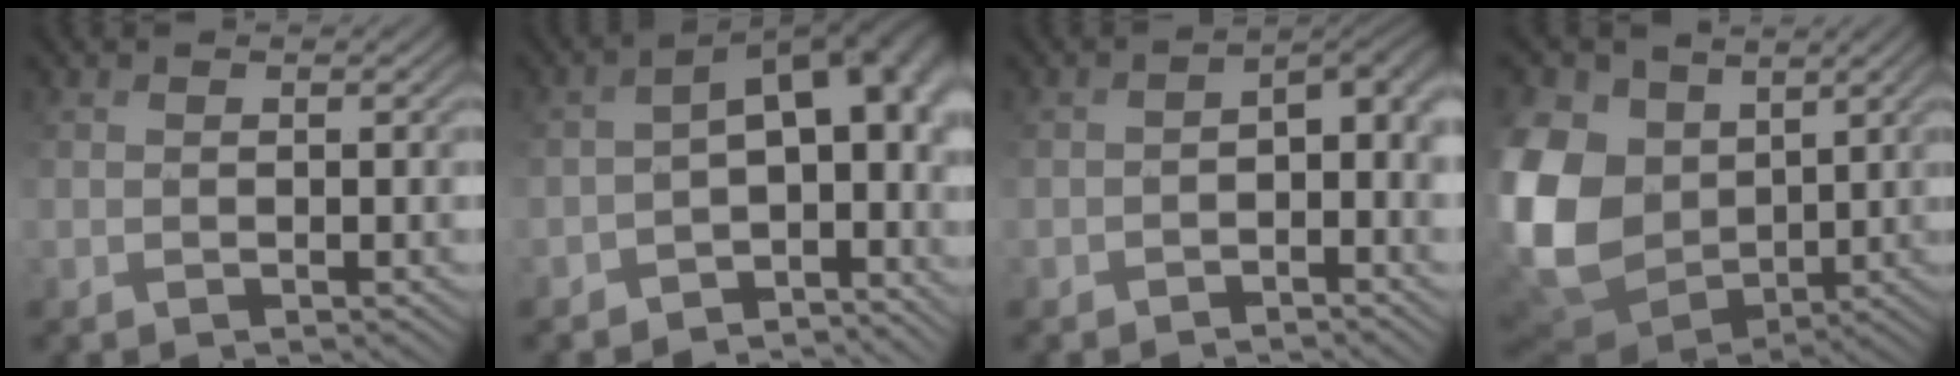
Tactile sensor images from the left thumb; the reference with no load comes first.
{"total": 11.9, "force": [-3.8, 7.0, 8.8], "torque": [-0.122, -0.022, -0.032]}
{"total": 5.0, "force": [-1.0, 2.7, 4.1], "torque": [-0.056, -0.005, -0.020]}
{"total": 16.1, "force": [2.2, 12.5, 10.0], "torque": [-0.290, -0.010, 0.051]}